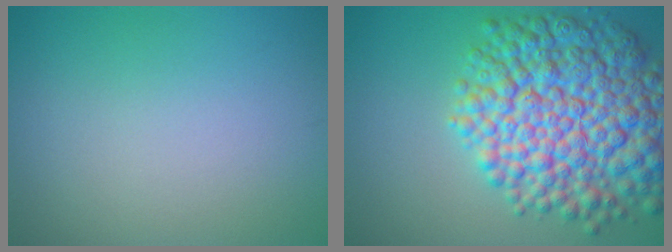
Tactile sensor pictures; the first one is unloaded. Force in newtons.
{"total": 11.7, "press": 11.7, "slide": 0.3}